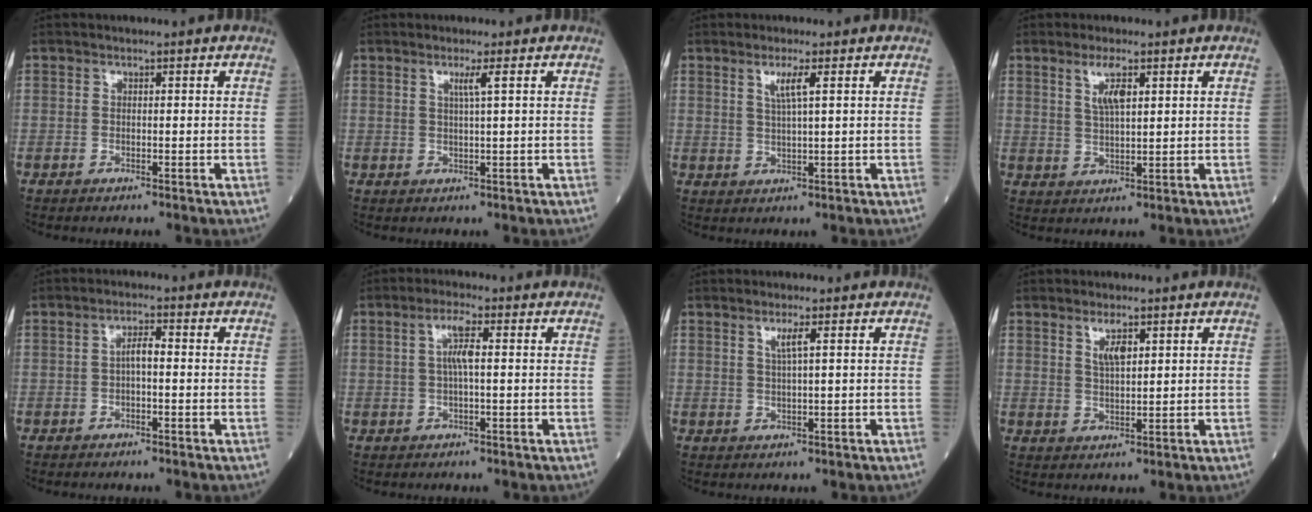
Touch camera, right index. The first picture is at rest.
{"total": 2.0, "force": [0.8, -0.6, 1.7], "torque": [-0.034, -0.004, 0.016]}
{"total": 3.1, "force": [1.4, -0.3, 2.8], "torque": [-0.055, -0.001, 0.026]}
{"total": 4.3, "force": [2.1, 0.7, 3.6], "torque": [-0.074, 0.001, 0.043]}
{"total": 2.8, "force": [-0.2, 0.5, 2.8], "torque": [-0.050, 0.007, -0.004]}
{"total": 3.8, "force": [0.7, 0.2, 3.7], "torque": [-0.073, 0.007, 0.011]}
{"total": 2.2, "force": [0.9, -0.3, 2.0], "torque": [-0.040, -0.001, 0.019]}
{"total": 3.3, "force": [1.8, 0.7, 2.7], "torque": [-0.056, 0.000, 0.037]}